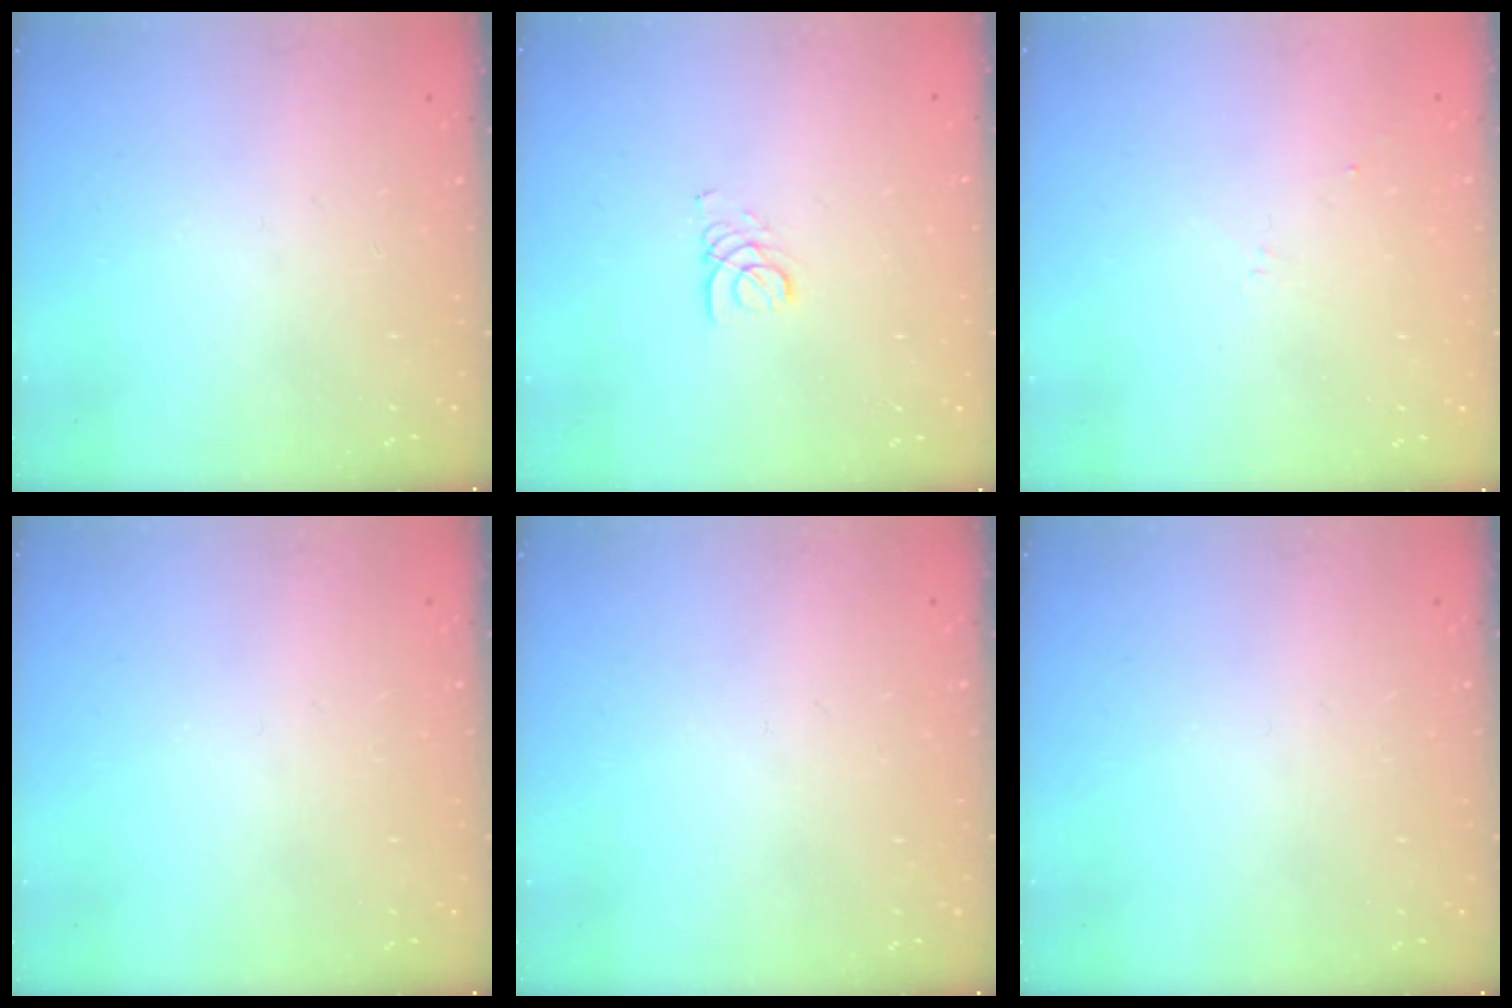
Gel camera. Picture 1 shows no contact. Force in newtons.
{"total": 2.1, "press": 2.1, "slide": 0.2}
{"total": 2.2, "press": 2.1, "slide": 0.7}
{"total": 0.0}
{"total": 0.0}
{"total": 0.0}